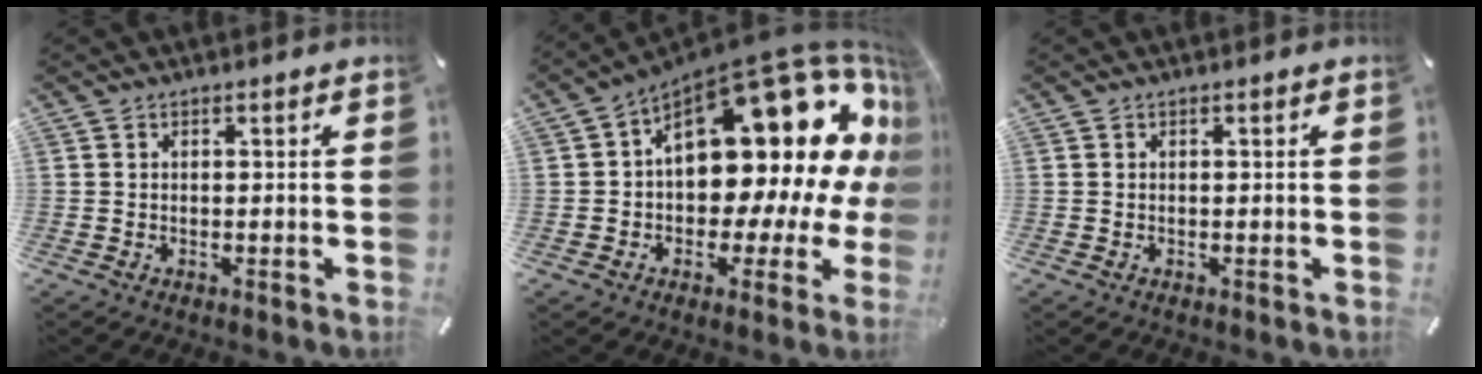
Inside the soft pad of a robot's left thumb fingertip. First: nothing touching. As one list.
[{"total": 26.2, "force": [8.9, 13.8, 20.3], "torque": [-0.292, -0.091, 0.162]}, {"total": 0.0}]